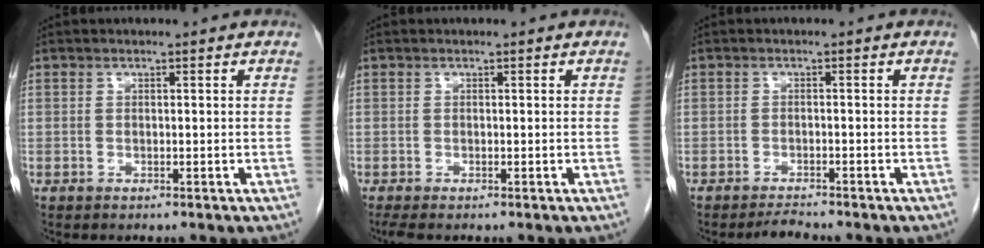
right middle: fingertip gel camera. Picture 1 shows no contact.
{"total": 1.4, "force": [-1.1, 0.1, 0.8], "torque": [-0.012, -0.005, -0.018]}
{"total": 1.7, "force": [-1.6, -0.2, 0.3], "torque": [-0.012, -0.011, -0.026]}